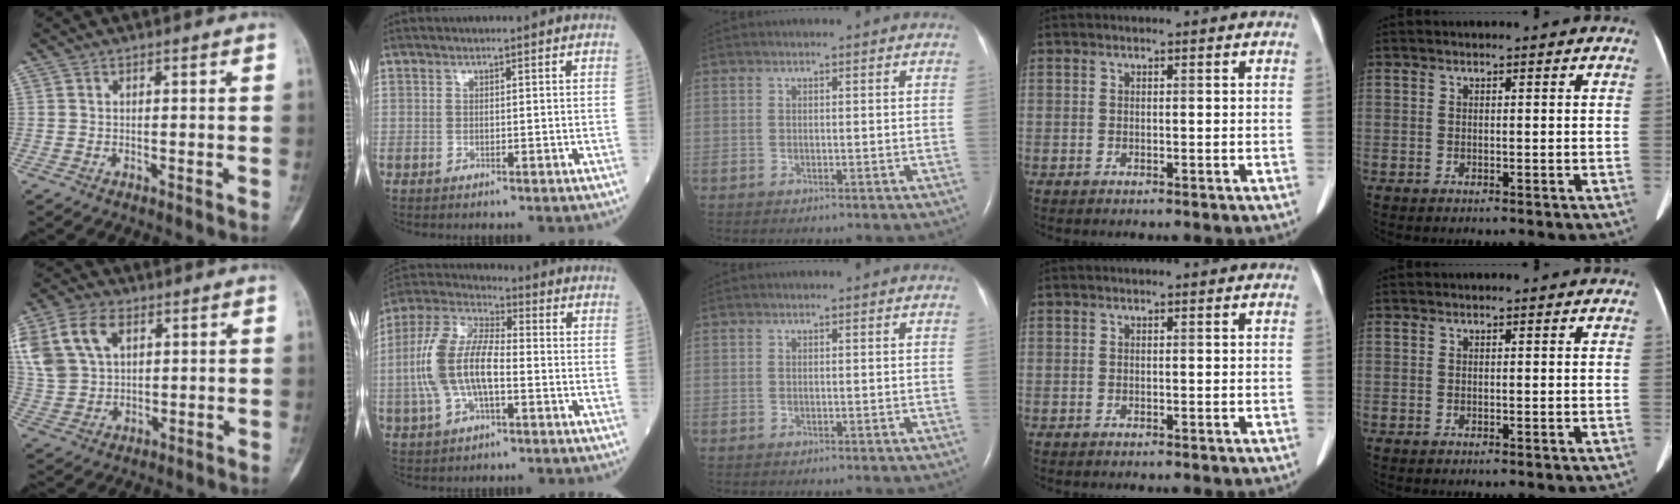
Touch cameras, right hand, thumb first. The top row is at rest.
{"thumb": {"total": 18.7, "force": [7.2, 13.0, 11.3], "torque": [-0.266, 0.022, 0.144]}, "index": {"total": 12.8, "force": [-1.6, 5.2, 11.6], "torque": [-0.260, 0.019, -0.032]}}